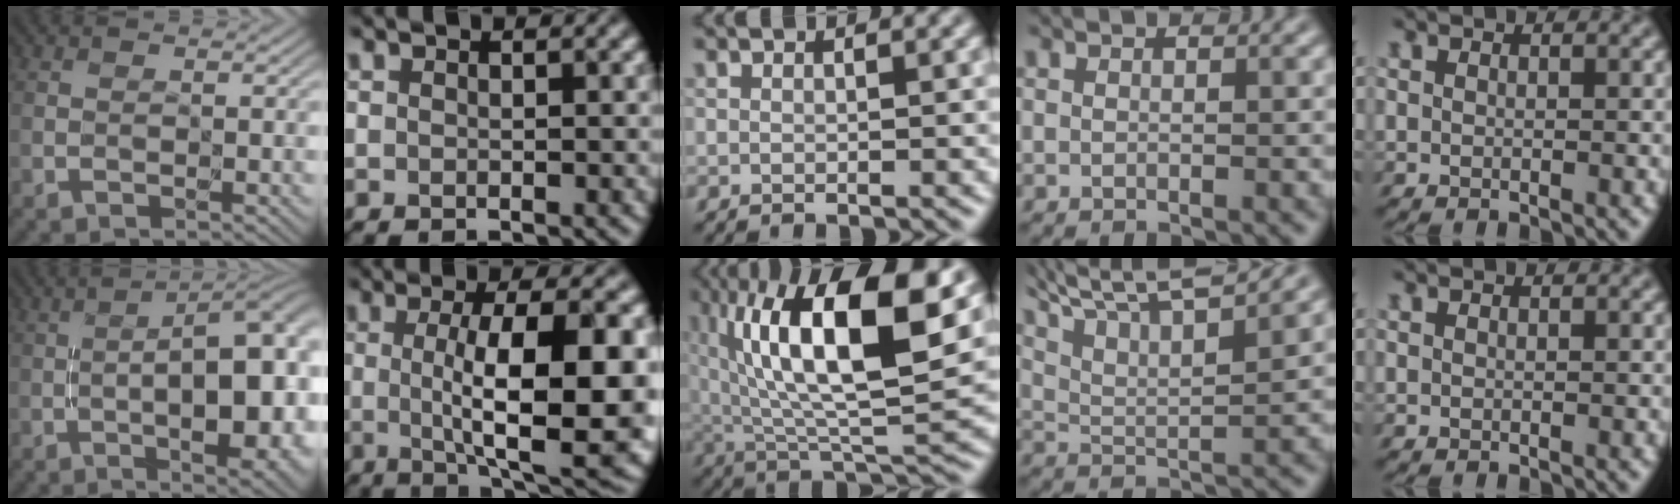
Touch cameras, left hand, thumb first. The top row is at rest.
{"thumb": {"total": 13.8, "force": [-2.5, 4.9, 12.7], "torque": [-0.149, 0.002, -0.040]}, "index": {"total": 12.1, "force": [-0.8, 3.1, 11.7], "torque": [-0.166, -0.003, 0.003]}, "middle": {"total": 14.8, "force": [4.3, 5.6, 13.0], "torque": [-0.231, 0.015, 0.080]}, "ring": {"total": 14.0, "force": [9.9, 4.4, 8.9], "torque": [-0.174, 0.054, 0.139]}}